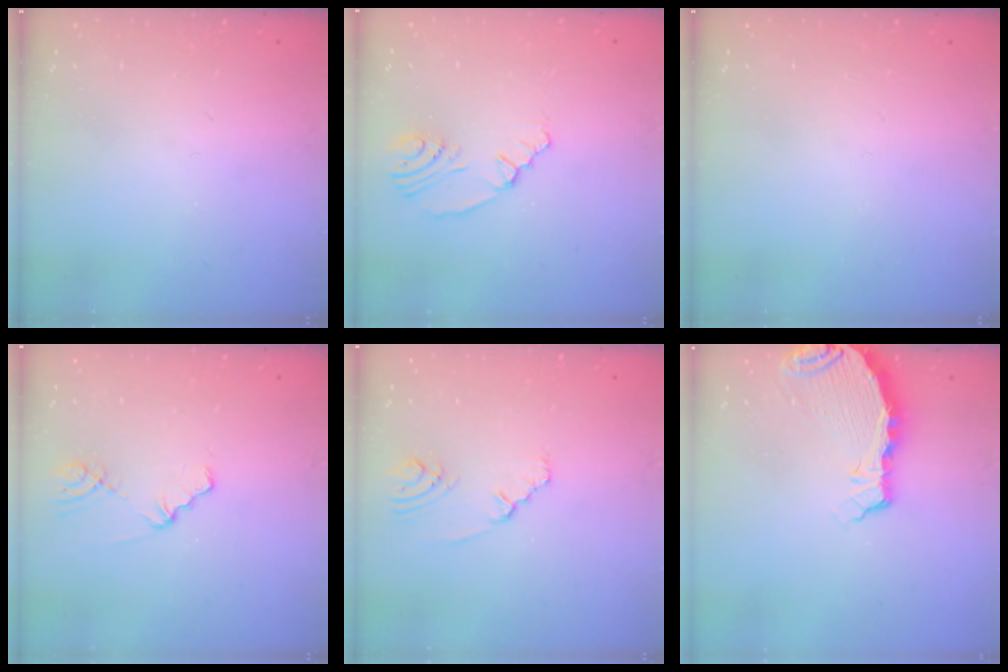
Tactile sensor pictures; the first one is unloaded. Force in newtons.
{"total": 5.6, "press": 2.6, "slide": 4.9}
{"total": 0.0}
{"total": 1.0, "press": 1.0, "slide": 0.2}
{"total": 2.1, "press": 2.1, "slide": 0.4}
{"total": 5.6, "press": 5.6, "slide": 0.6}